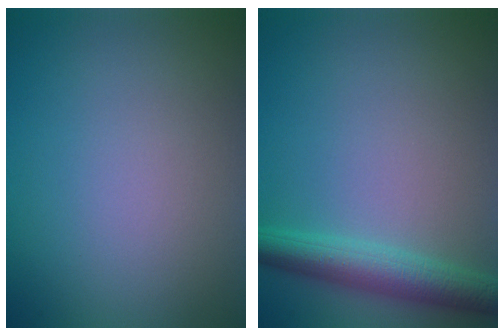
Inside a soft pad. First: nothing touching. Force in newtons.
{"total": 4.2, "press": 4.2, "slide": 0.1}